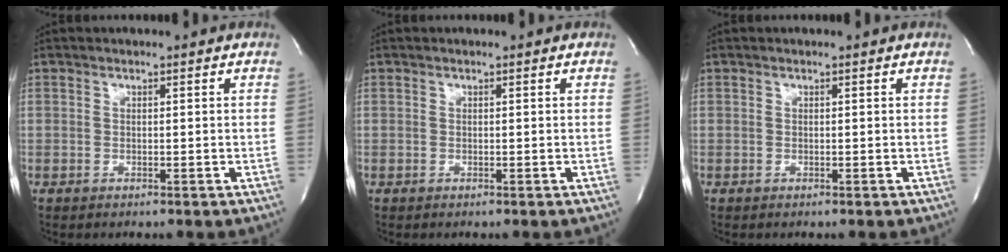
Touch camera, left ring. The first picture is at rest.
{"total": 0.0}
{"total": 0.0}